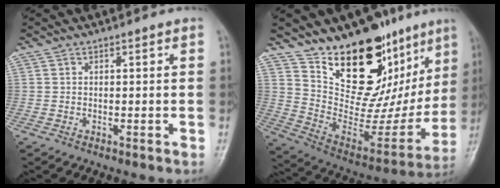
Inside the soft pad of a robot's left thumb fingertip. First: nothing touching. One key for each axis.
{"total": 25.8, "fx": 16.0, "fy": 13.6, "fz": 15.0, "tx": -0.157, "ty": -0.078, "tz": 0.272}